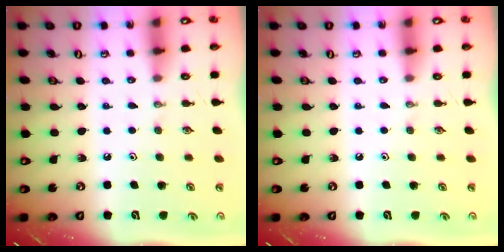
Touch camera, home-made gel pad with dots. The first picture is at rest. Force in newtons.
{"total": 0.0}